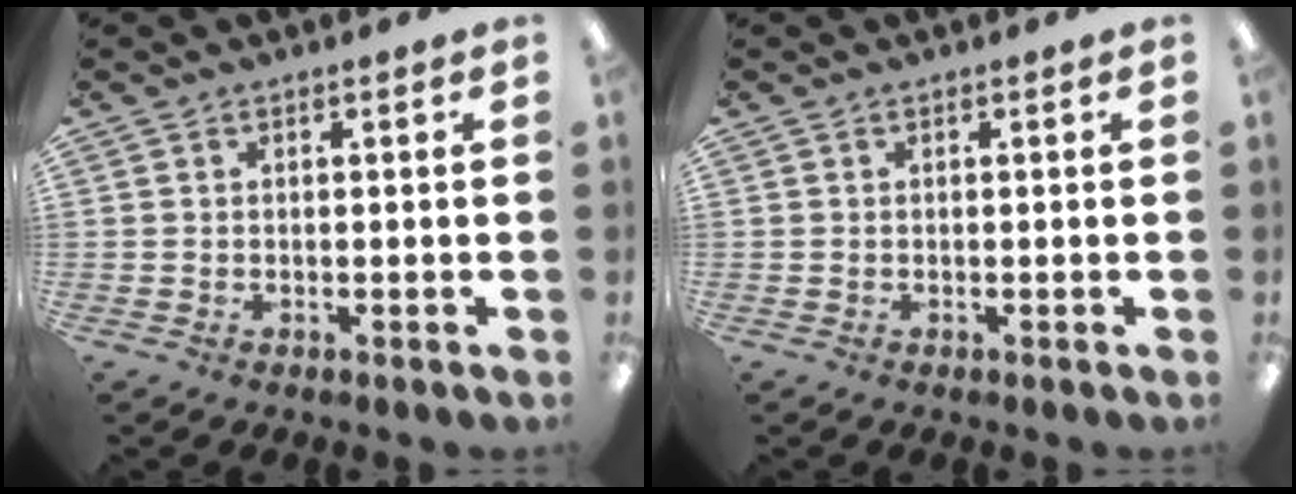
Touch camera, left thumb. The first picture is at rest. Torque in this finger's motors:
{"motor_torque": [-0.08, -0.04, 0.03, 0.08, 0.00]}